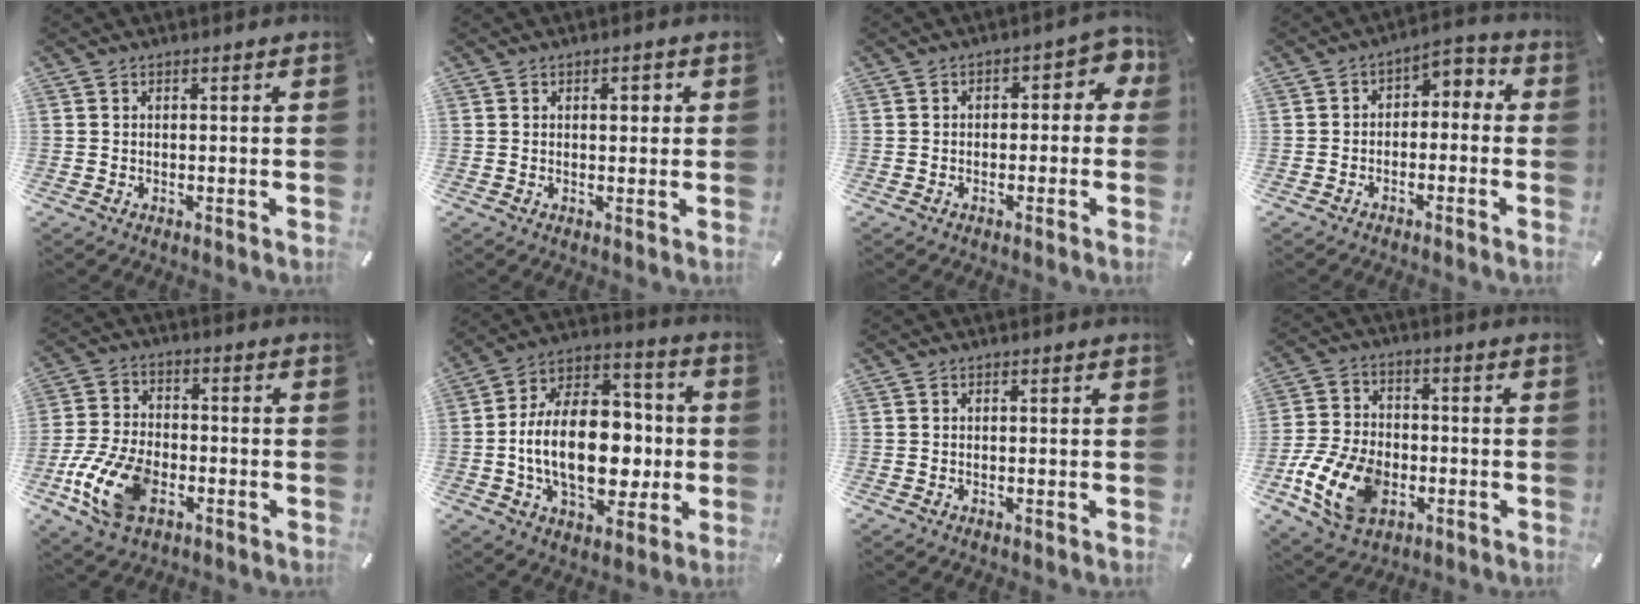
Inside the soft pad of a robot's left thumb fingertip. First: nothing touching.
{"total": 2.1, "force": [0.5, 1.4, 1.6], "torque": [-0.009, 0.000, 0.000]}
{"total": 4.9, "force": [-0.5, 3.4, 3.5], "torque": [-0.043, 0.009, -0.017]}
{"total": 3.9, "force": [-2.4, 2.7, 1.4], "torque": [-0.024, 0.018, -0.051]}
{"total": 13.6, "force": [-5.6, 8.5, 9.1], "torque": [-0.197, 0.018, -0.100]}
{"total": 21.6, "force": [-2.6, 14.5, 15.8], "torque": [-0.288, 0.002, -0.041]}
{"total": 0.0}
{"total": 14.1, "force": [-4.8, 9.8, 8.9], "torque": [-0.183, 0.023, -0.084]}